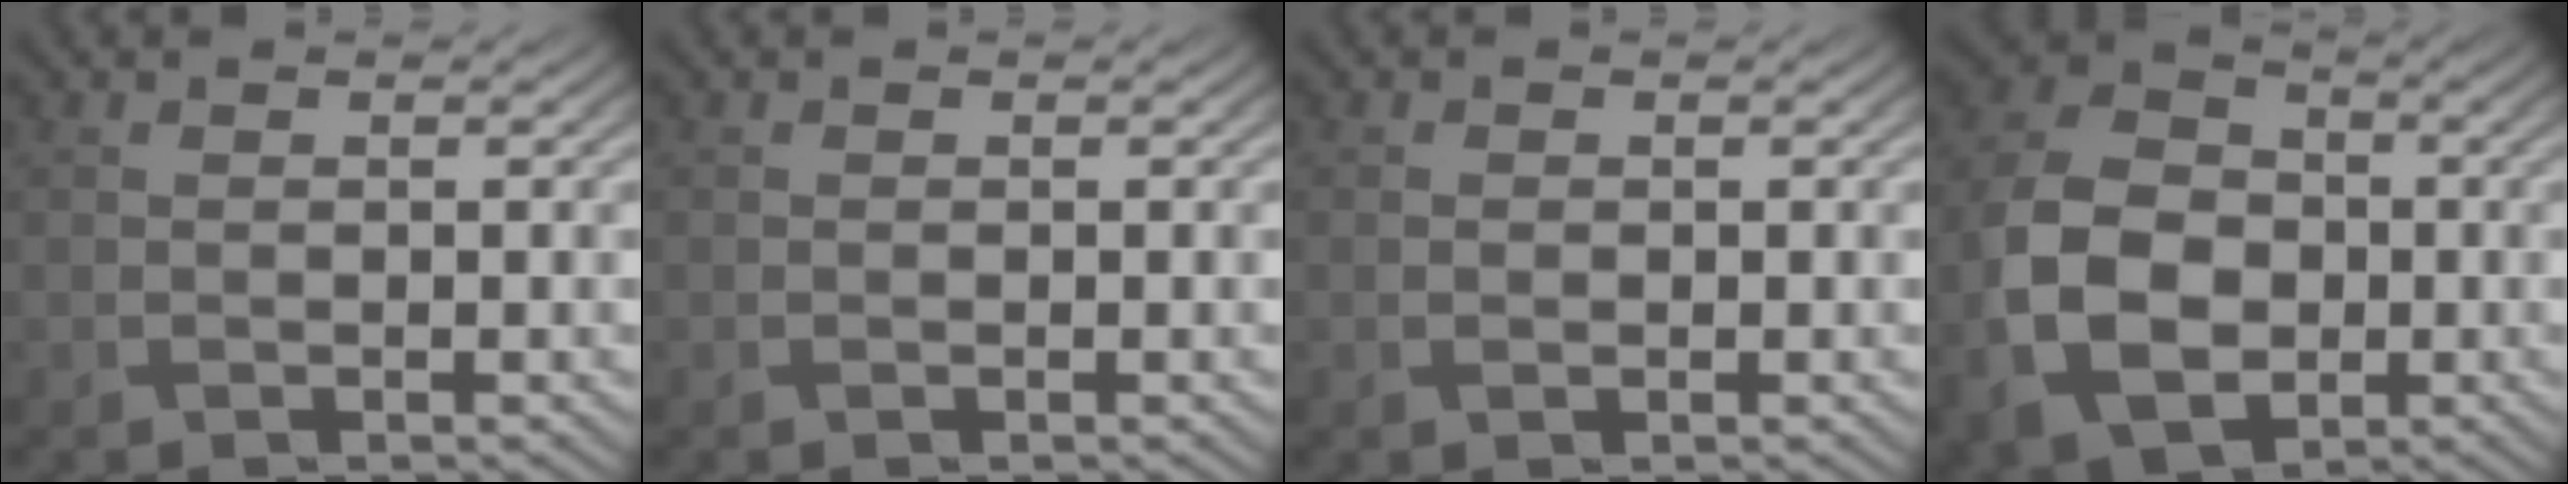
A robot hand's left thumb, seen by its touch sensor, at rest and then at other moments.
{"total": 0.0}
{"total": 0.7, "force": [0.0, 0.6, 0.5], "torque": [-0.009, -0.003, -0.001]}
{"total": 12.3, "force": [-2.5, 9.0, 8.0], "torque": [-0.189, -0.017, -0.053]}